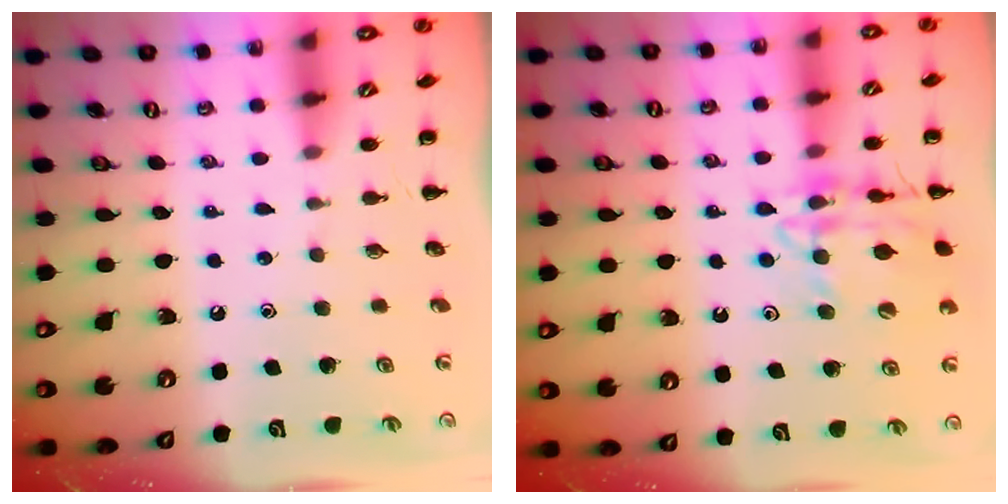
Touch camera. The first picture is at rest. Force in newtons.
{"total": 13.9, "press": 13.8, "slide": 1.9}